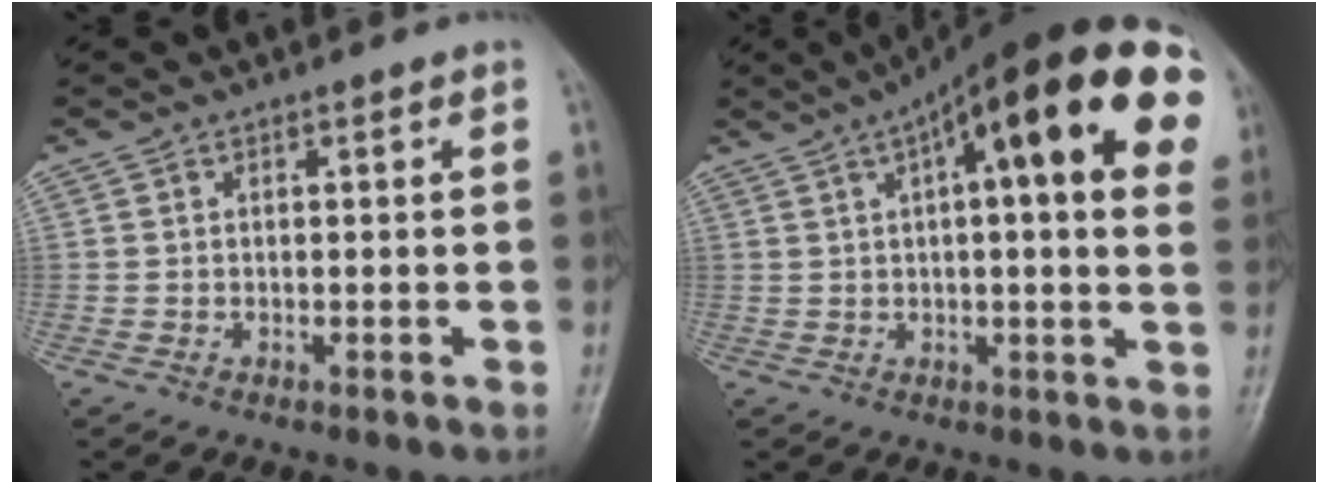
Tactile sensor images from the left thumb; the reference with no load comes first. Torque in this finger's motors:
{"motor_torque": [2.36, 2.65, 1.62, -1.15, 0.24]}